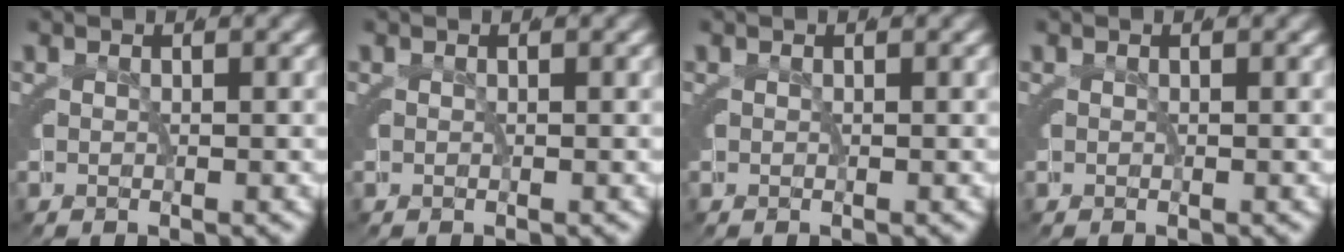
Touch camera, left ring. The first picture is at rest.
{"total": 0.0}
{"total": 0.0}
{"total": 0.0}